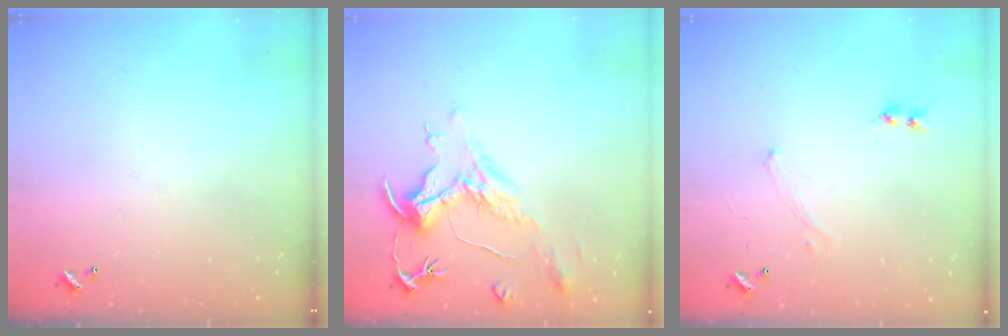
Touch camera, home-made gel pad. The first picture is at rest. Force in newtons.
{"total": 2.2, "press": 1.7, "slide": 1.4}
{"total": 0.7, "press": 0.6, "slide": 0.2}